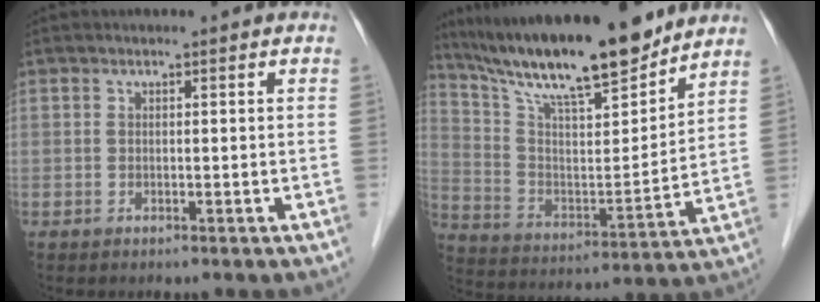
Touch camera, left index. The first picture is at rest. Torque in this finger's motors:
{"motor_torque": [0.38, -0.65, 0.92, 0.21]}